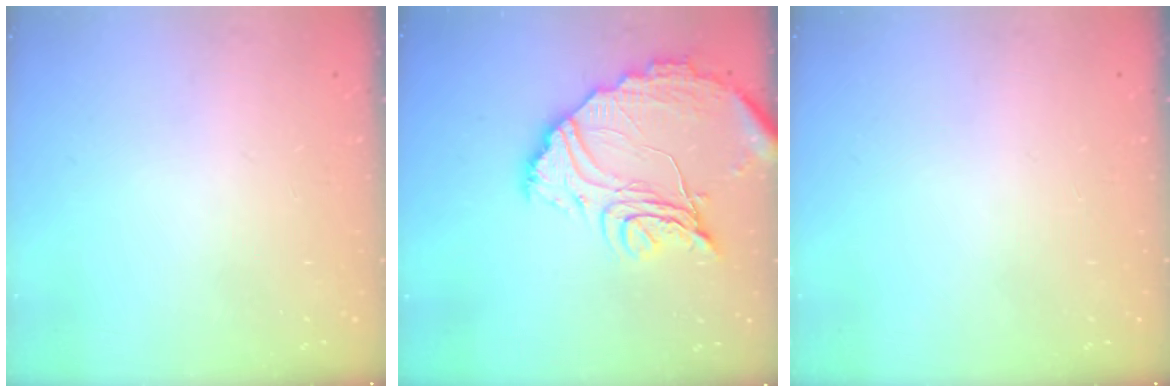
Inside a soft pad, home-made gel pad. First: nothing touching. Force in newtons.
{"total": 17.1, "press": 17.0, "slide": 1.8}
{"total": 0.0}